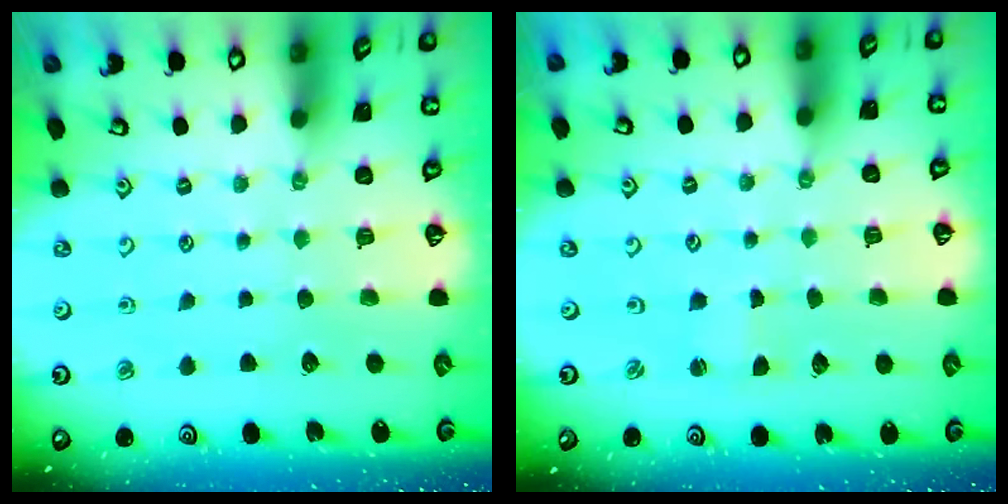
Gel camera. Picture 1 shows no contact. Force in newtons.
{"total": 0.6, "press": 0.6, "slide": 0.0}